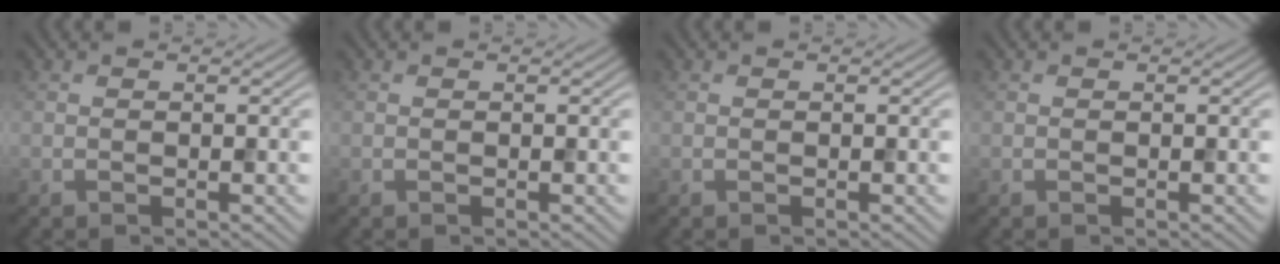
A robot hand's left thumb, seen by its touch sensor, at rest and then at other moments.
{"total": 0.0}
{"total": 0.0}
{"total": 0.0}